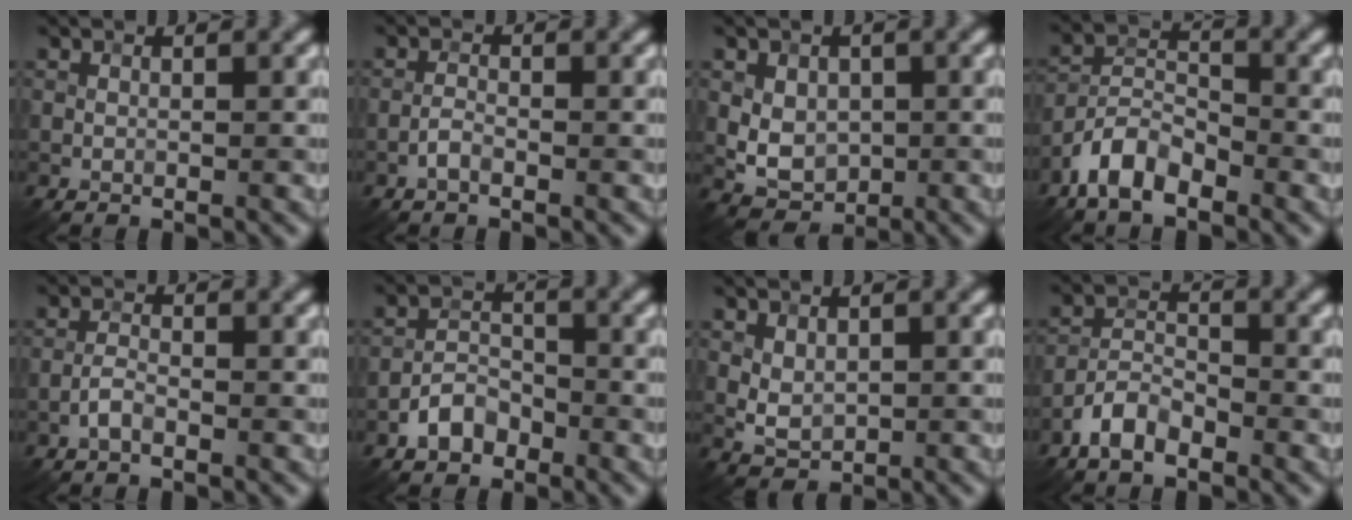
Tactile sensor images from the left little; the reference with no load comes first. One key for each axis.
{"total": 1.1, "fx": -0.8, "fy": 0.3, "fz": 0.7, "tx": -0.015, "ty": 0.004, "tz": -0.018}
{"total": 3.8, "fx": 0.1, "fy": 3.0, "fz": 2.4, "tx": -0.041, "ty": -0.004, "tz": 0.010}
{"total": 4.5, "fx": -3.2, "fy": 2.0, "fz": 2.5, "tx": -0.042, "ty": 0.006, "tz": -0.070}
{"total": 1.4, "fx": -0.9, "fy": 0.4, "fz": 1.0, "tx": -0.021, "ty": 0.005, "tz": -0.022}
{"total": 2.9, "fx": -1.9, "fy": 1.9, "fz": 1.3, "tx": -0.018, "ty": 0.011, "tz": -0.038}
{"total": 2.0, "fx": 0.5, "fy": 1.4, "fz": 1.3, "tx": -0.026, "ty": -0.004, "tz": 0.016}
{"total": 3.3, "fx": -2.4, "fy": 1.4, "fz": 1.8, "tx": -0.035, "ty": 0.009, "tz": -0.054}